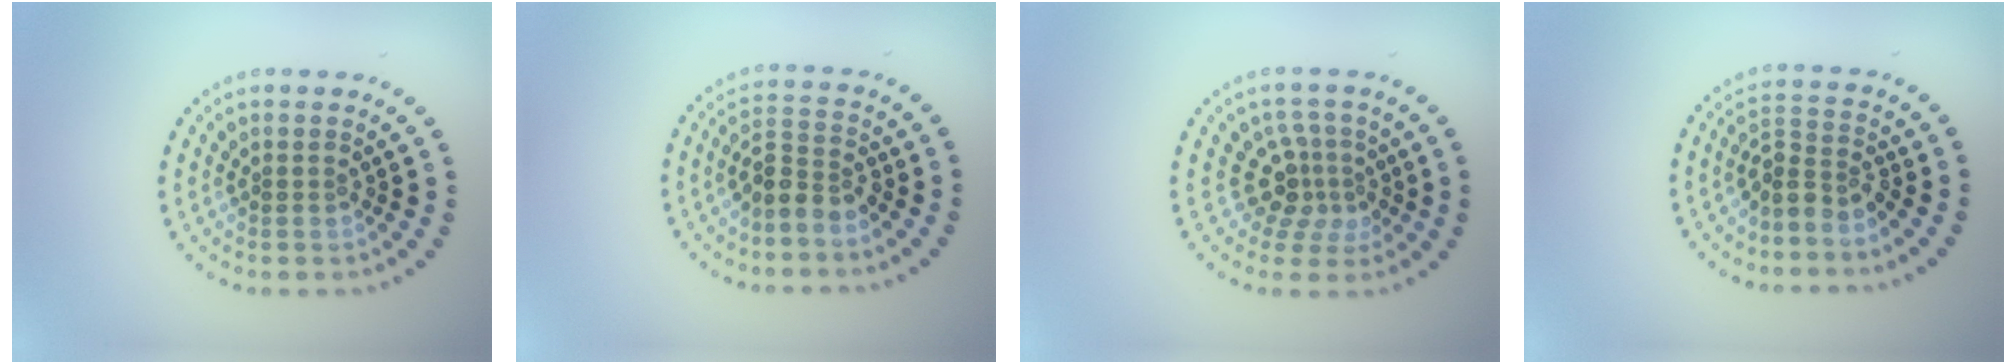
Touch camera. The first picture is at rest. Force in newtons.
{"total": 3.0, "press": 2.6, "slide": 1.4}
{"total": 3.4, "press": 2.3, "slide": 2.5}
{"total": 2.8, "press": 2.0, "slide": 1.9}